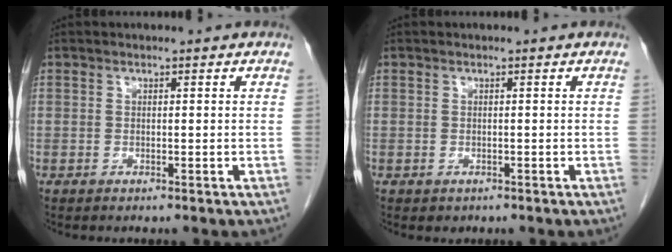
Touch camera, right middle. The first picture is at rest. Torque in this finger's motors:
{"motor_torque": [0.11, 0.10, 0.03, -0.01]}